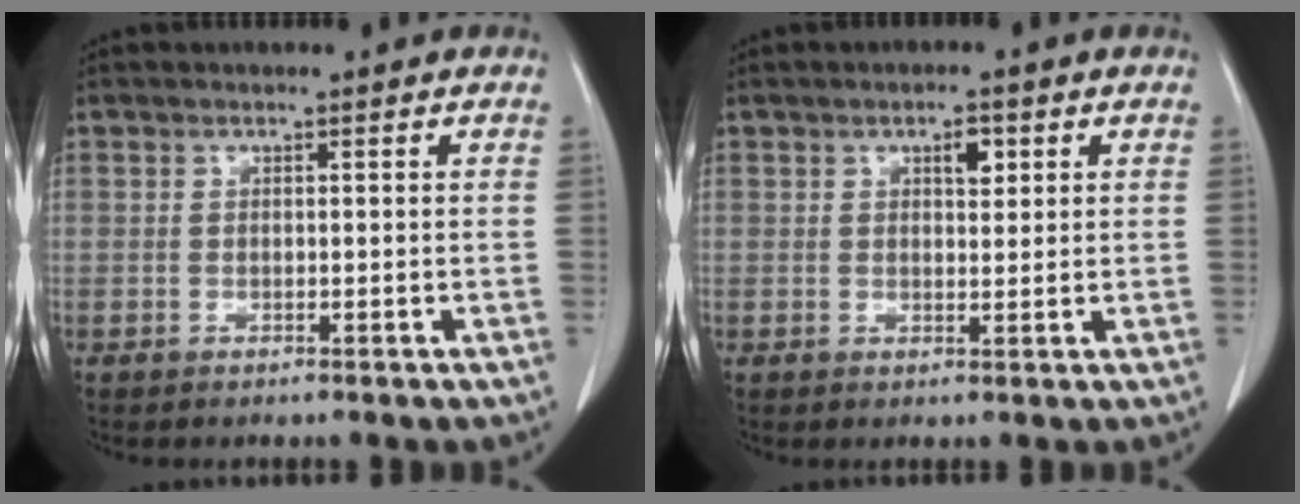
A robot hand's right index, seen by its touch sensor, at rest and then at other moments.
{"total": 2.6, "force": [1.1, 1.1, 2.0], "torque": [-0.032, -0.001, 0.018]}